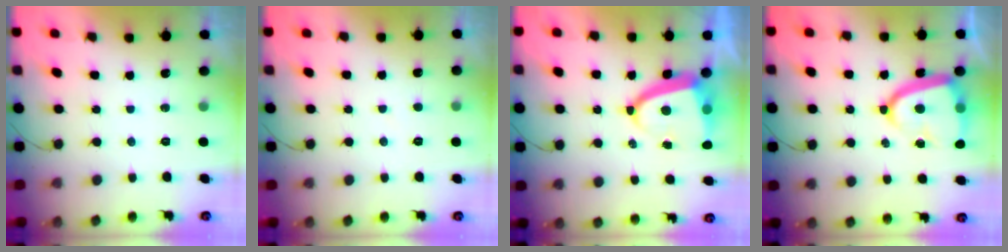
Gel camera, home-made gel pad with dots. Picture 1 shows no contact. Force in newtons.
{"total": 2.1, "press": 2.1, "slide": 0.1}
{"total": 9.9, "press": 9.9, "slide": 1.4}
{"total": 14.4, "press": 14.4, "slide": 1.3}